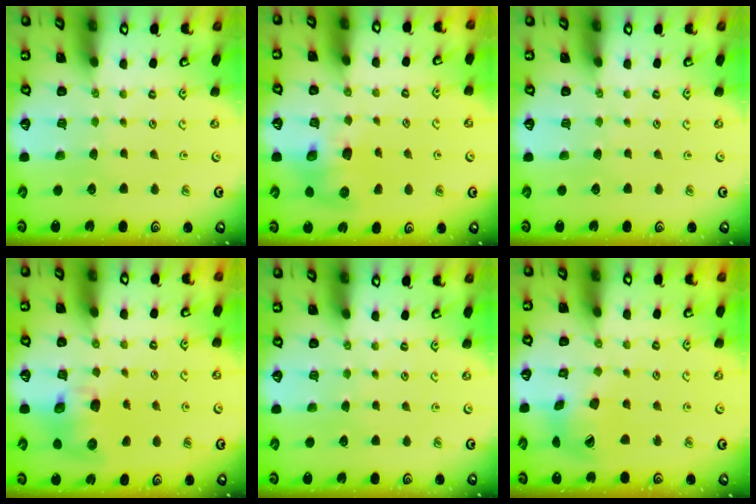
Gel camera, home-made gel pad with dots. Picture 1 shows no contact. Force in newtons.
{"total": 7.3, "press": 7.2, "slide": 1.0}
{"total": 0.0}
{"total": 8.9, "press": 8.9, "slide": 1.3}
{"total": 0.0}
{"total": 11.4, "press": 11.3, "slide": 1.3}